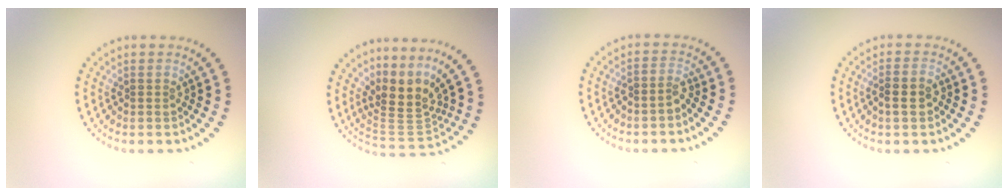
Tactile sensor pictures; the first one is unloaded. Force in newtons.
{"total": 3.9, "press": 2.5, "slide": 2.9}
{"total": 1.4, "press": 1.1, "slide": 0.9}
{"total": 2.3, "press": 2.2, "slide": 0.7}